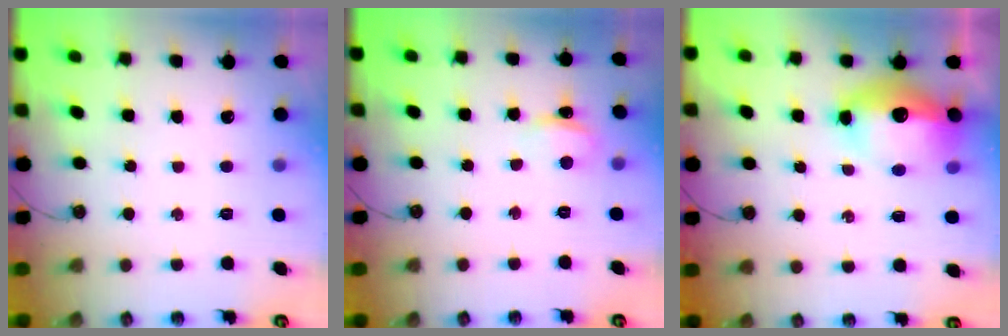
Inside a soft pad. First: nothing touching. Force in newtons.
{"total": 3.3, "press": 3.3, "slide": 0.4}
{"total": 20.4, "press": 16.2, "slide": 12.4}